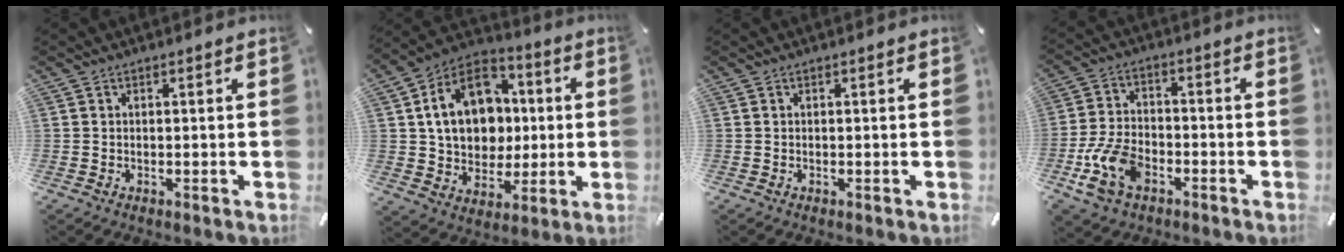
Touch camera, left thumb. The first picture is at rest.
{"total": 15.9, "force": [1.8, 13.1, 8.8], "torque": [-0.146, 0.009, 0.040]}
{"total": 0.0}
{"total": 11.5, "force": [-5.2, 7.3, 7.2], "torque": [-0.154, 0.021, -0.092]}